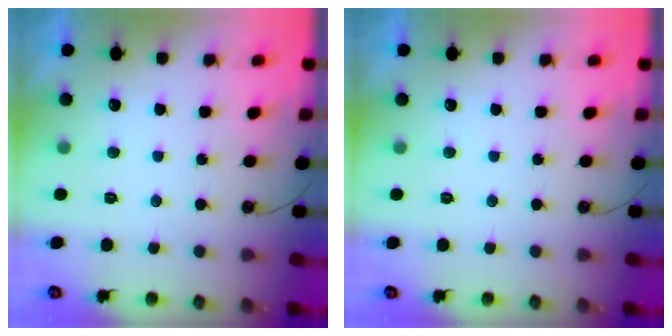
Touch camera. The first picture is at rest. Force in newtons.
{"total": 0.0}